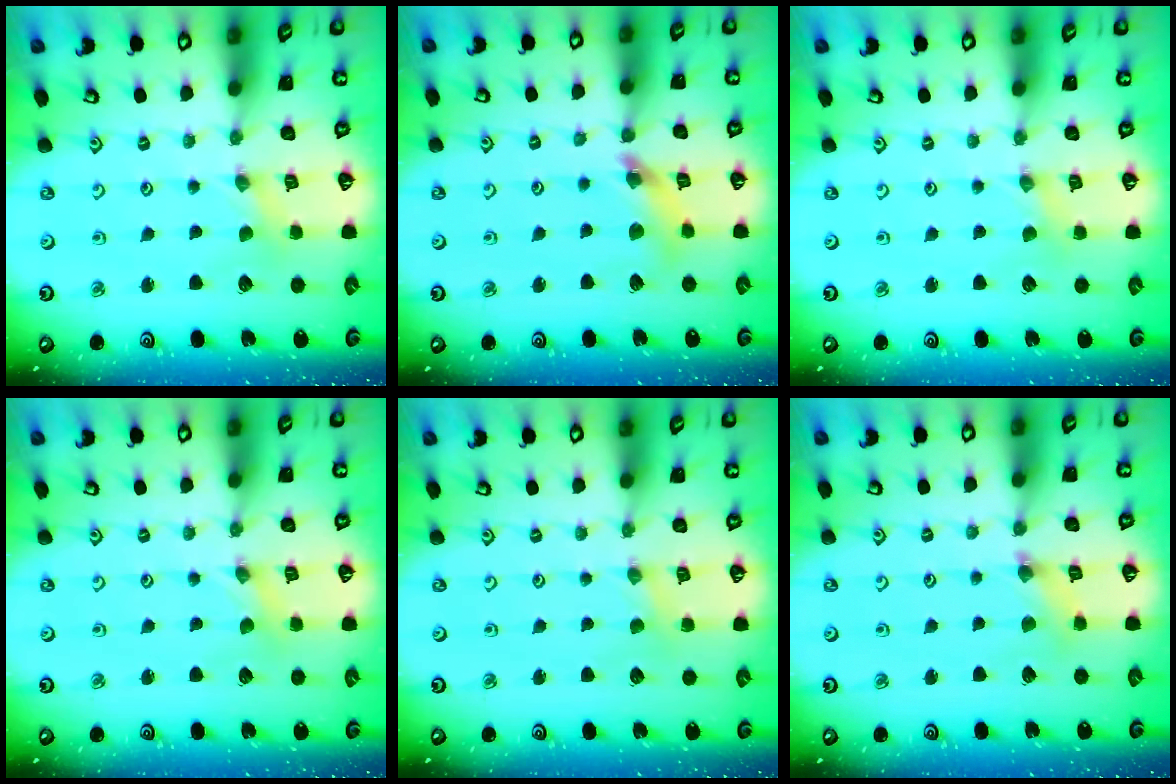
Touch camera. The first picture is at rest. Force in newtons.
{"total": 10.9, "press": 10.8, "slide": 1.3}
{"total": 1.0, "press": 1.0, "slide": 0.2}
{"total": 0.0}
{"total": 1.0, "press": 1.0, "slide": 0.2}
{"total": 2.7, "press": 2.7, "slide": 0.4}